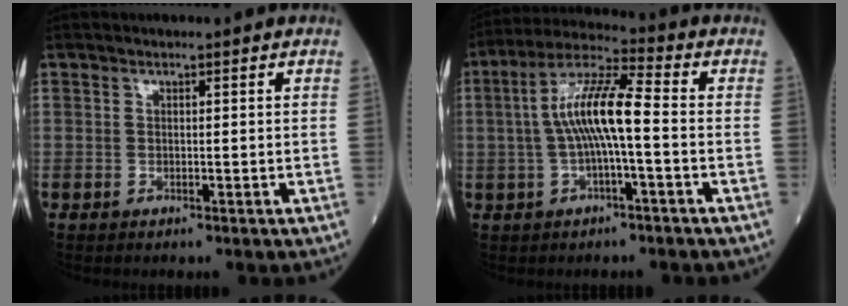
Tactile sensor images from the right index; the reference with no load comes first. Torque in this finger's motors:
{"motor_torque": [0.94, 0.29, 0.51, 0.21]}